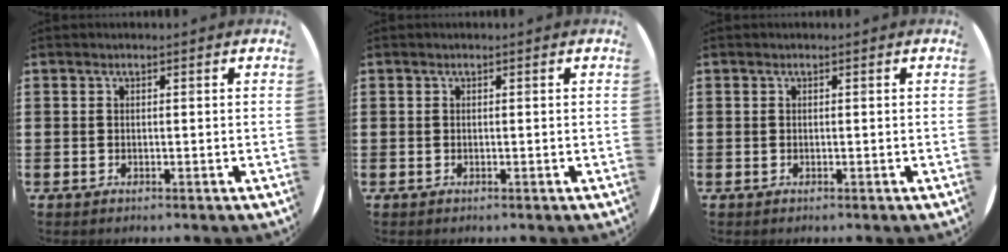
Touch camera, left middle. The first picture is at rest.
{"total": 0.0}
{"total": 0.0}